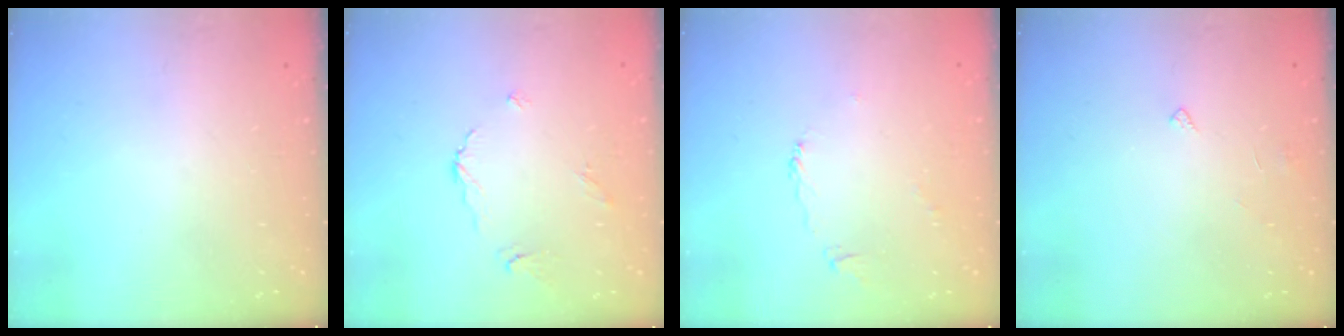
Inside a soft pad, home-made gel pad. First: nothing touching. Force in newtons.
{"total": 4.4, "press": 4.3, "slide": 0.4}
{"total": 2.4, "press": 2.3, "slide": 0.7}
{"total": 3.8, "press": 3.8, "slide": 0.3}